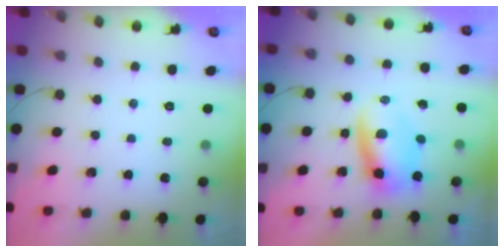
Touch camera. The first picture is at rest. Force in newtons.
{"total": 5.8, "press": 5.7, "slide": 1.2}